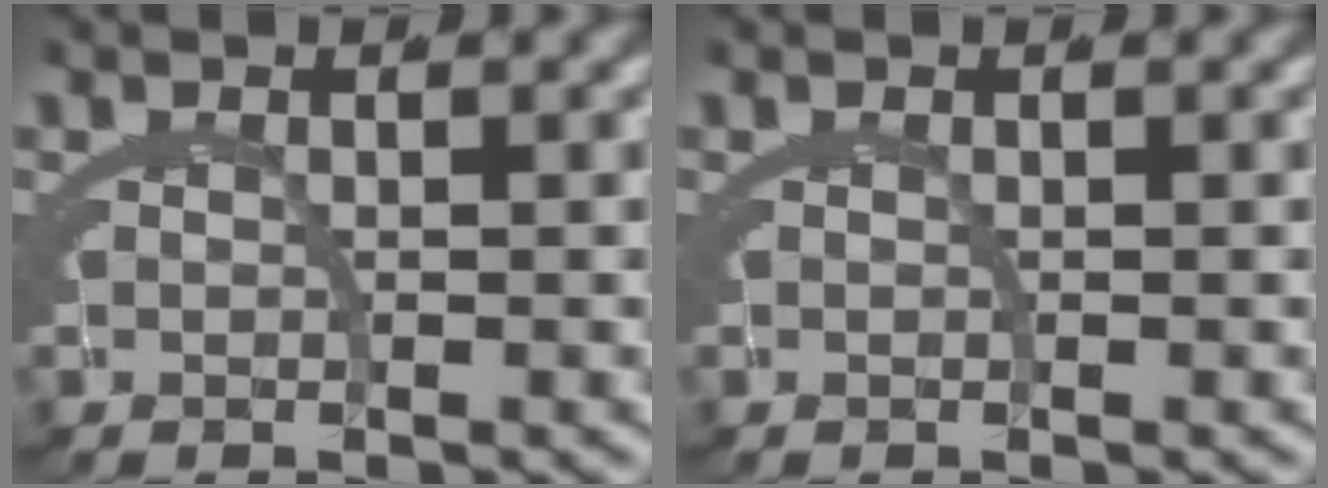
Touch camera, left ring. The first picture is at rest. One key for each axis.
{"total": 0.0}